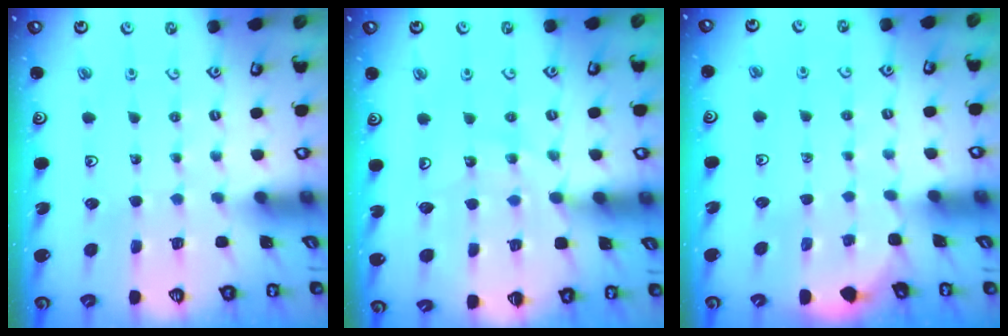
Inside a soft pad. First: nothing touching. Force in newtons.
{"total": 9.5, "press": 9.5, "slide": 0.2}
{"total": 1.7, "press": 1.6, "slide": 0.1}